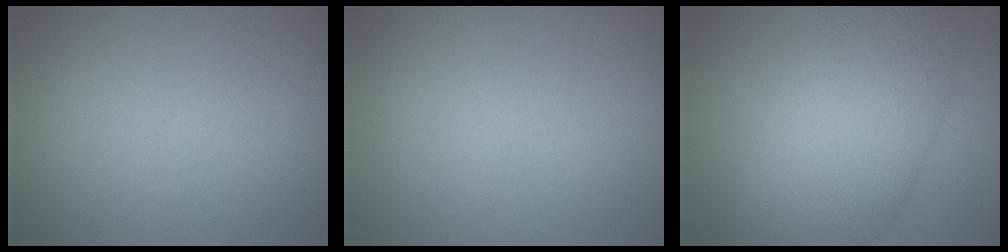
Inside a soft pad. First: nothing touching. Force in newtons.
{"total": 0.0}
{"total": 9.6, "press": 9.6, "slide": 0.4}